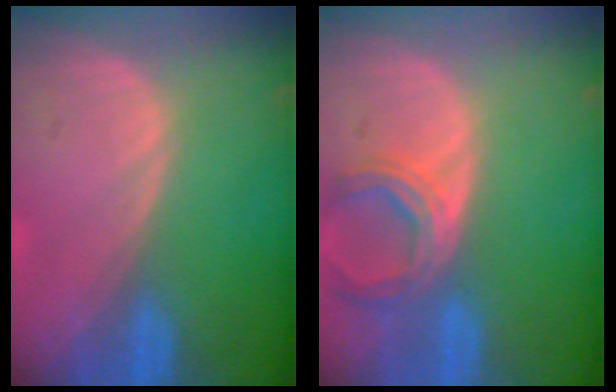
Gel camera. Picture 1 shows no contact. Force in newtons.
{"total": 6.2, "press": 5.7, "slide": 2.5}